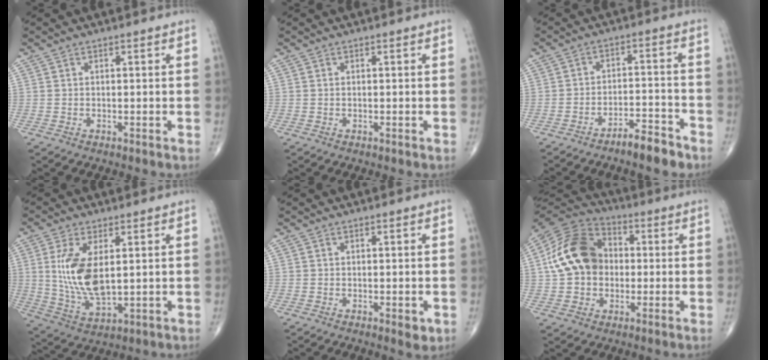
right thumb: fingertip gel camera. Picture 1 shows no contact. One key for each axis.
{"total": 0.0}
{"total": 5.9, "fx": -4.7, "fy": 1.4, "fz": 3.2, "tx": -0.052, "ty": 0.041, "tz": -0.079}
{"total": 11.9, "fx": 2.0, "fy": 5.4, "fz": 10.4, "tx": -0.208, "ty": -0.019, "tz": 0.051}
{"total": 2.0, "fx": -0.5, "fy": 0.9, "fz": 1.7, "tx": -0.016, "ty": -0.003, "tz": -0.006}
{"total": 15.6, "fx": 0.6, "fy": 12.2, "fz": 9.7, "tx": -0.161, "ty": 0.027, "tz": 0.000}